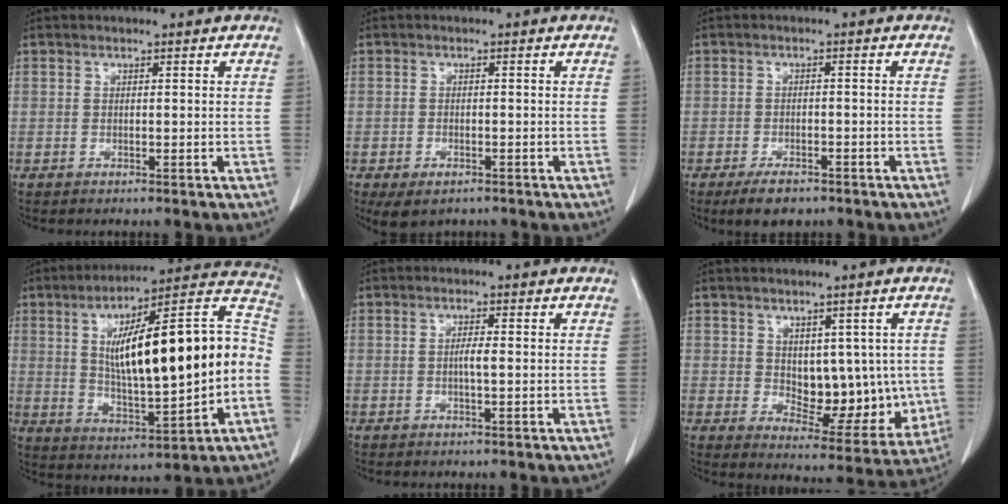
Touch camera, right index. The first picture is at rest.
{"total": 4.1, "force": [-2.6, 2.1, 2.3], "torque": [-0.040, -0.007, -0.034]}
{"total": 4.4, "force": [-3.2, 1.8, 2.5], "torque": [-0.042, -0.002, -0.046]}
{"total": 24.0, "force": [0.1, 4.8, 23.5], "torque": [-0.350, 0.037, 0.010]}
{"total": 1.7, "force": [-0.1, 0.1, 1.7], "torque": [-0.032, 0.001, -0.002]}
{"total": 10.5, "force": [0.6, 6.2, 8.5], "torque": [-0.095, 0.001, 0.030]}